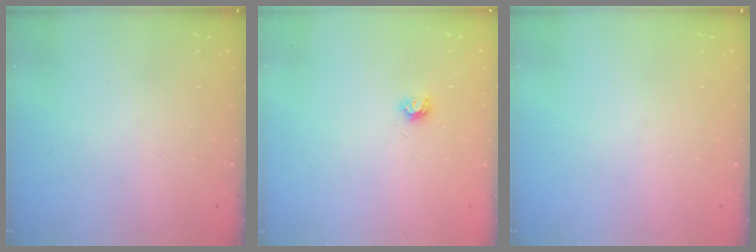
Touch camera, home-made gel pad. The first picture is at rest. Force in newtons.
{"total": 3.8, "press": 3.8, "slide": 0.4}
{"total": 0.0}